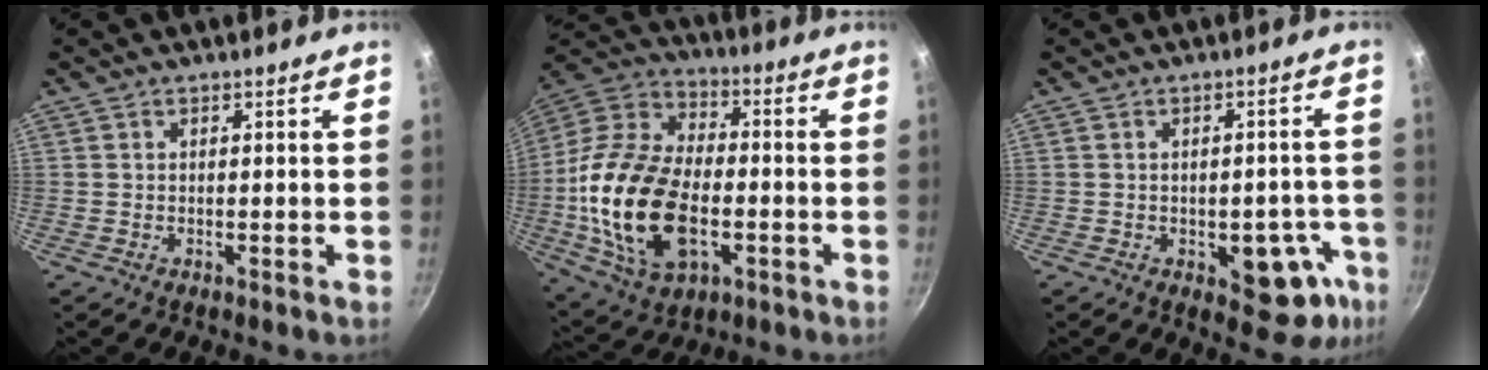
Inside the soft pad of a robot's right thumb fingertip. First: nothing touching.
{"total": 23.7, "force": [-4.3, 14.2, 18.5], "torque": [-0.353, 0.026, -0.081]}
{"total": 11.0, "force": [-4.1, 6.0, 8.2], "torque": [-0.039, 0.021, -0.047]}